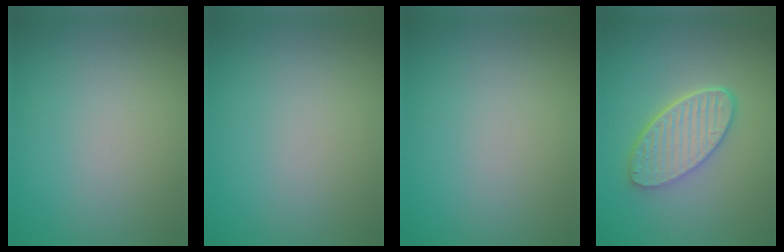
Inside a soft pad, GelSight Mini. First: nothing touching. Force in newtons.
{"total": 0.0}
{"total": 0.0}
{"total": 5.5, "press": 4.4, "slide": 3.3}